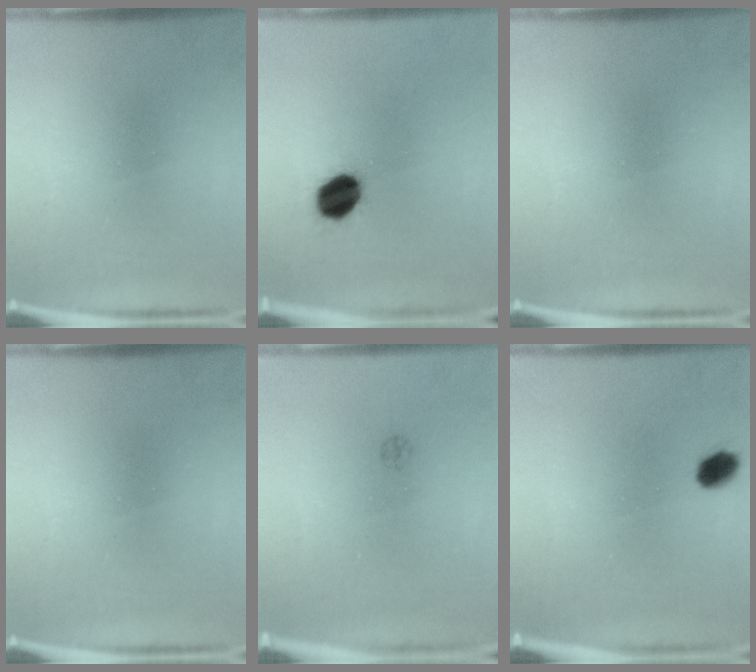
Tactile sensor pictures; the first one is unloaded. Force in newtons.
{"total": 7.6}
{"total": 0.0}
{"total": 0.0}
{"total": 1.0}
{"total": 3.8}